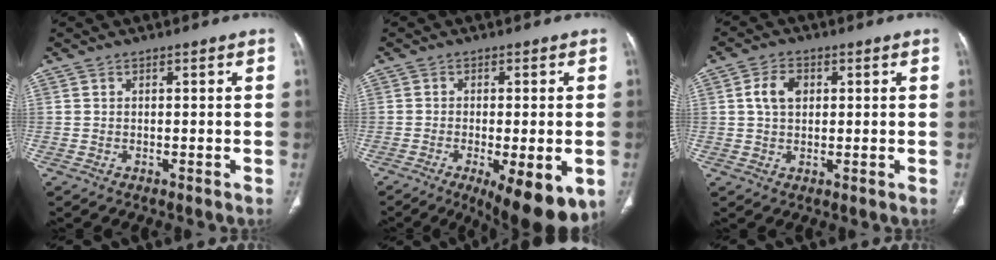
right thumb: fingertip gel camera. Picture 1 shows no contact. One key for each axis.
{"total": 13.4, "fx": -5.7, "fy": 4.4, "fz": 11.3, "tx": -0.135, "ty": -0.009, "tz": -0.073}
{"total": 4.9, "fx": 1.2, "fy": 3.4, "fz": 3.4, "tx": -0.061, "ty": 0.005, "tz": 0.021}